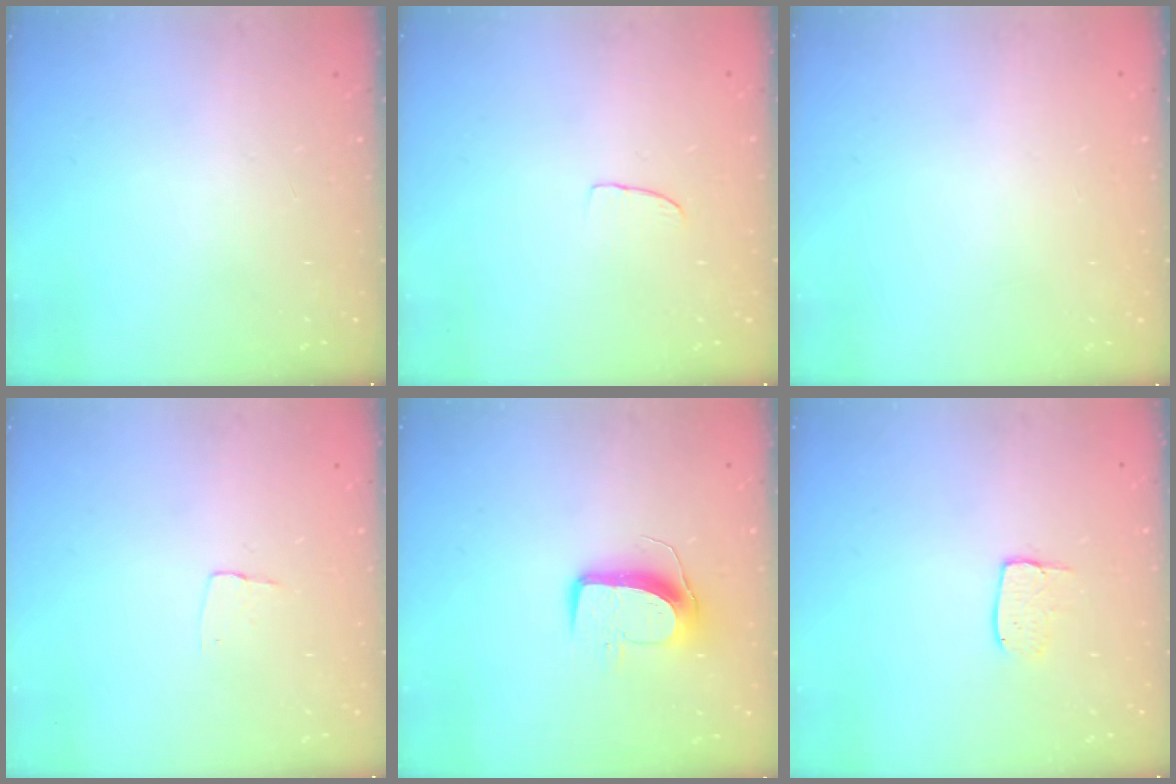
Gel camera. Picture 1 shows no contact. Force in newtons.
{"total": 2.6, "press": 2.6, "slide": 0.2}
{"total": 0.0}
{"total": 3.4, "press": 3.4, "slide": 0.2}
{"total": 9.8, "press": 9.8, "slide": 0.4}
{"total": 5.6, "press": 5.6, "slide": 0.3}